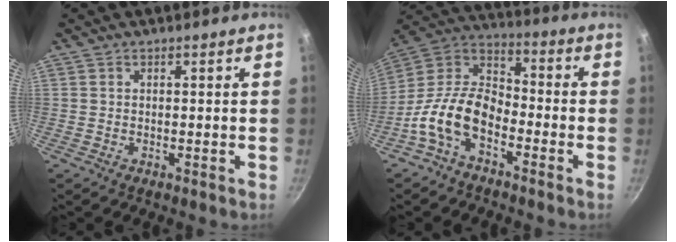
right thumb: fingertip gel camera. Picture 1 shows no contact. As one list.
[{"total": 13.6, "force": [-6.2, 7.9, 9.2], "torque": [-0.152, 0.065, -0.145]}]